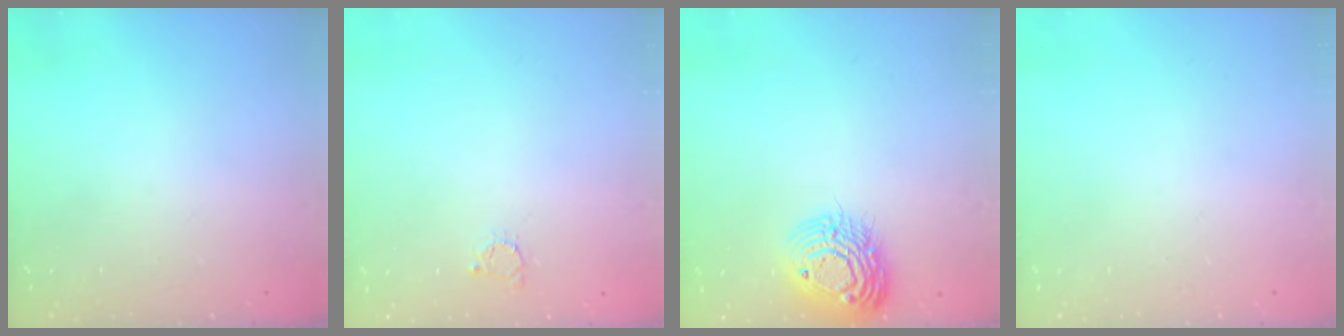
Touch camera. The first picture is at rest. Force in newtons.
{"total": 2.5, "press": 2.5, "slide": 0.3}
{"total": 15.6, "press": 15.5, "slide": 1.4}
{"total": 0.0}